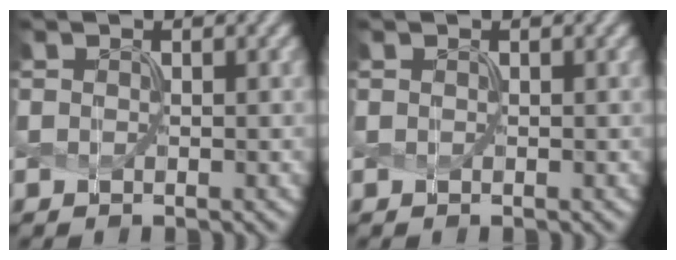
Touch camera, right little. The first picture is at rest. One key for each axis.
{"total": 0.6, "fx": -0.2, "fy": -0.2, "fz": -0.5, "tx": 0.009, "ty": 0.002, "tz": 0.002}